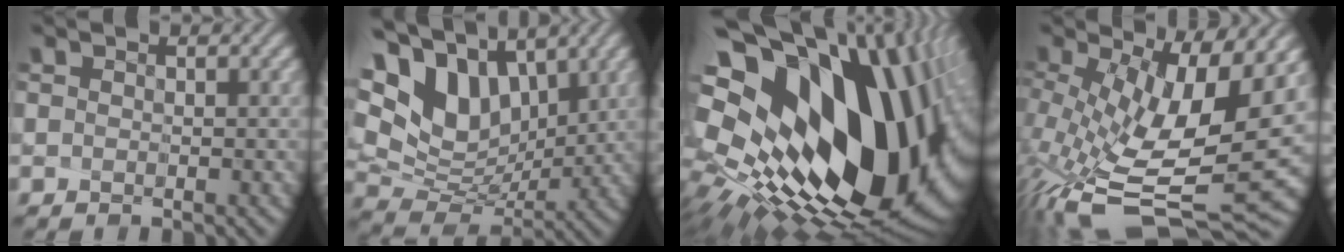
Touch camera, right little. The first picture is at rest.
{"total": 10.2, "force": [4.2, 6.5, 6.7], "torque": [-0.152, 0.002, 0.080]}
{"total": 20.4, "force": [0.9, 12.9, 15.8], "torque": [-0.270, -0.029, 0.048]}
{"total": 12.4, "force": [-1.7, 3.5, 11.8], "torque": [-0.210, -0.037, -0.009]}